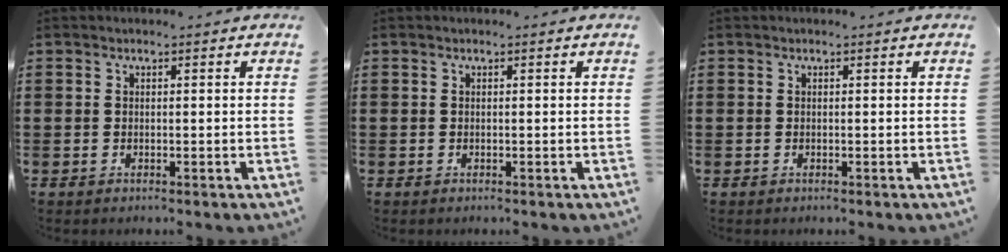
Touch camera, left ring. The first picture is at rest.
{"total": 0.0}
{"total": 0.0}